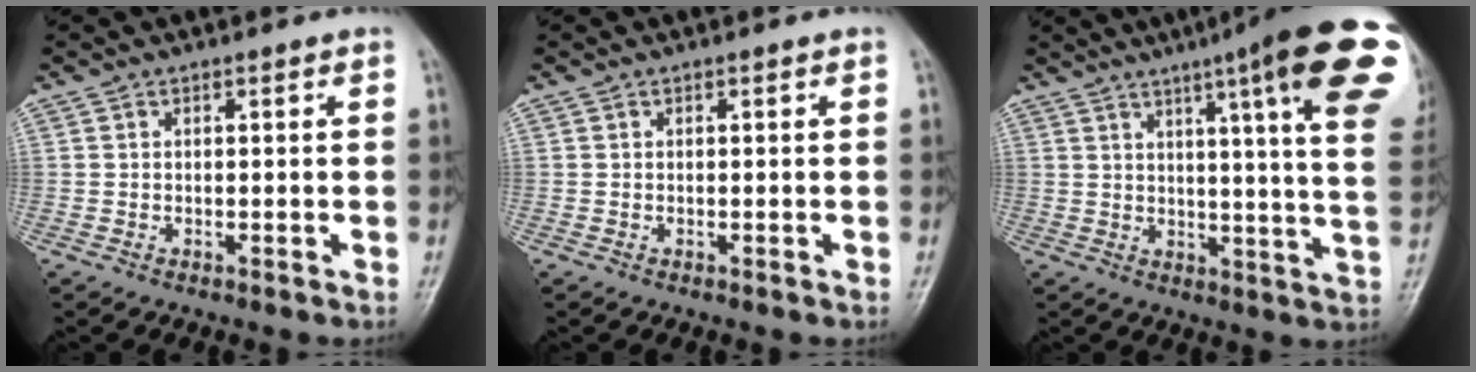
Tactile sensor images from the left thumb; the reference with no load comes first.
{"total": 0.0}
{"total": 23.3, "force": [11.5, 2.9, 20.1], "torque": [-0.219, -0.027, 0.132]}